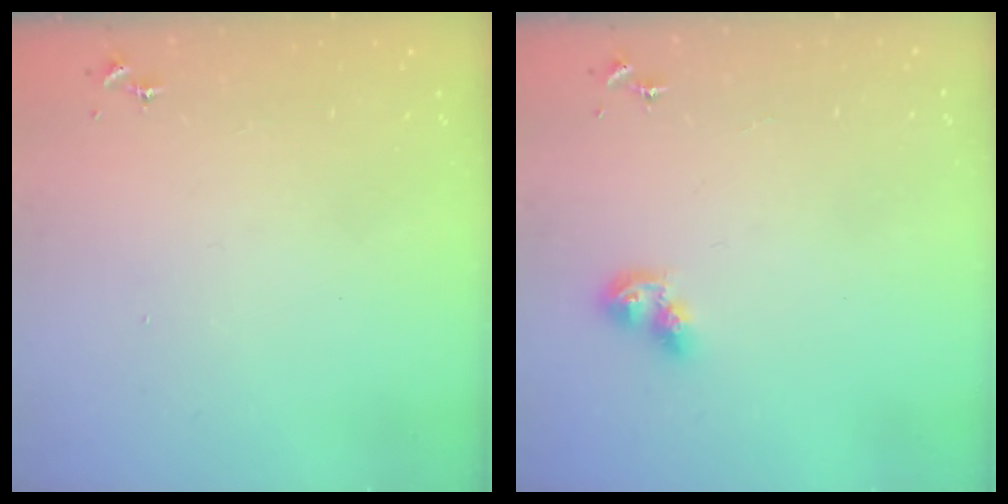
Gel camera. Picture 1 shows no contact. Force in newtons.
{"total": 6.6, "press": 6.6, "slide": 0.4}